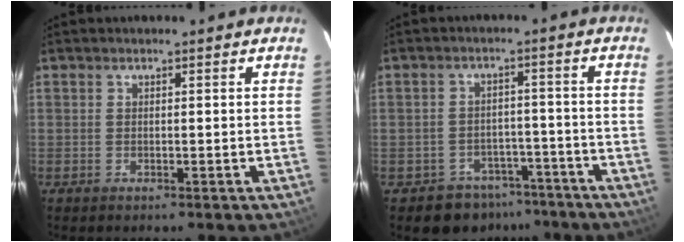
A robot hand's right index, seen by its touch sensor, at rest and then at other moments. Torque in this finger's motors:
{"motor_torque": [-0.12, -0.19, -0.42, -0.15]}